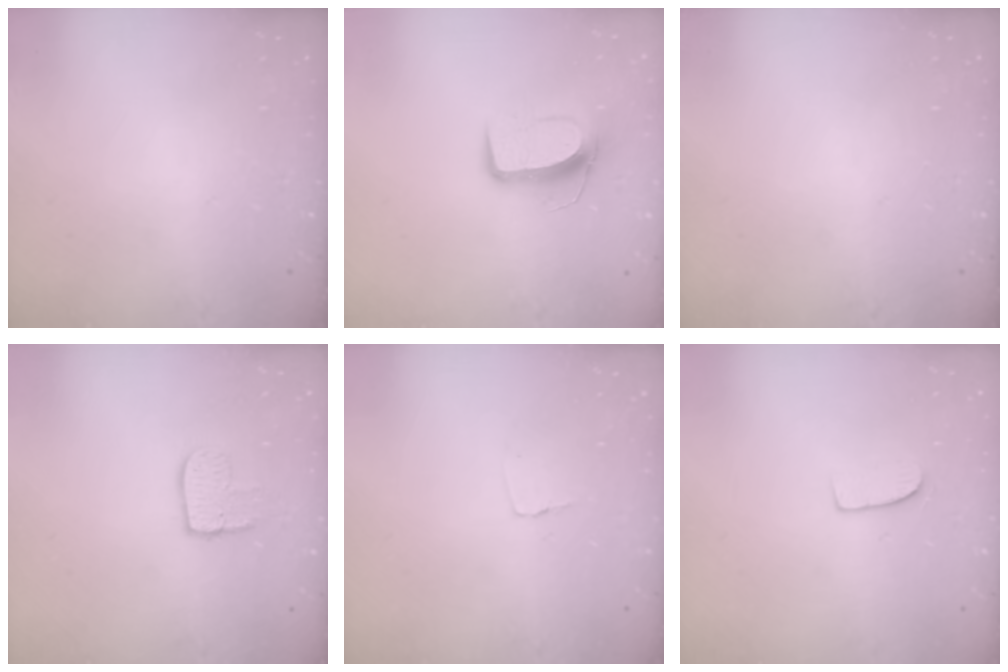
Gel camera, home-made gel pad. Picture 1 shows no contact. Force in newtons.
{"total": 10.5, "press": 10.5, "slide": 0.8}
{"total": 0.0}
{"total": 8.1, "press": 8.0, "slide": 0.6}
{"total": 2.6, "press": 2.6, "slide": 0.2}
{"total": 7.0, "press": 7.0, "slide": 0.4}